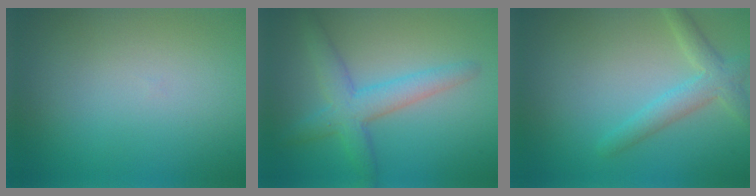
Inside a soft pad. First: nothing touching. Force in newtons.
{"total": 4.2, "press": 4.1, "slide": 0.3}
{"total": 3.1, "press": 3.1, "slide": 0.2}